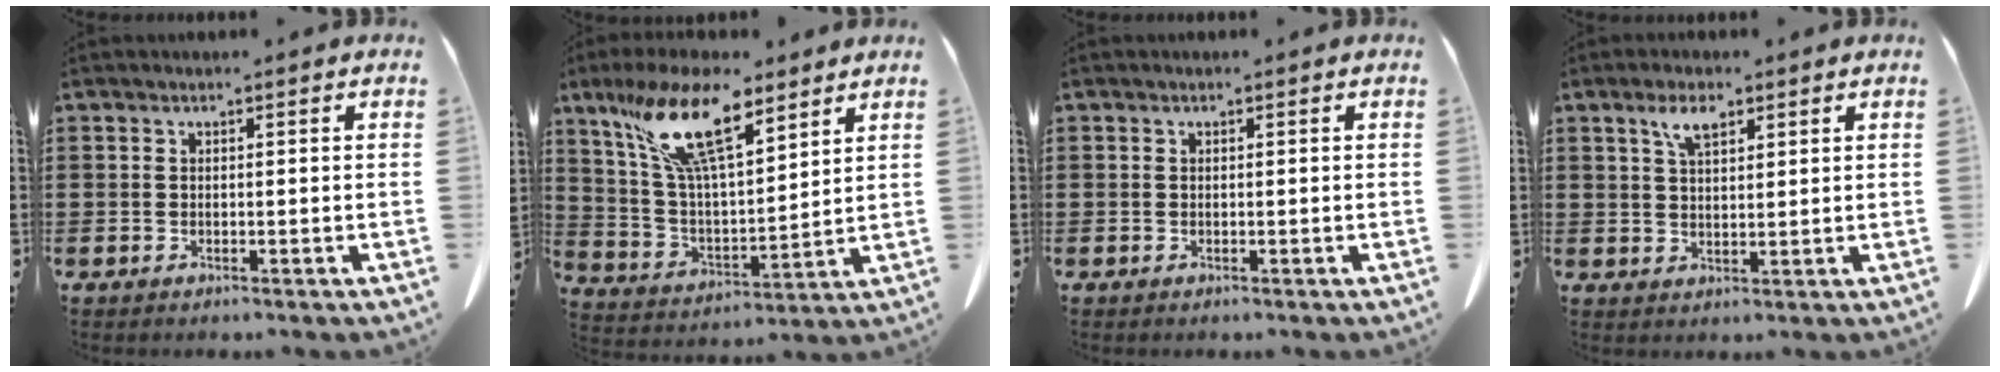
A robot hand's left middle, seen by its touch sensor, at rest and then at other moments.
{"total": 14.5, "force": [9.1, 4.6, 10.3], "torque": [-0.233, -0.020, 0.160]}
{"total": 0.0}
{"total": 4.2, "force": [2.5, 1.5, 3.0], "torque": [-0.059, 0.002, 0.043]}